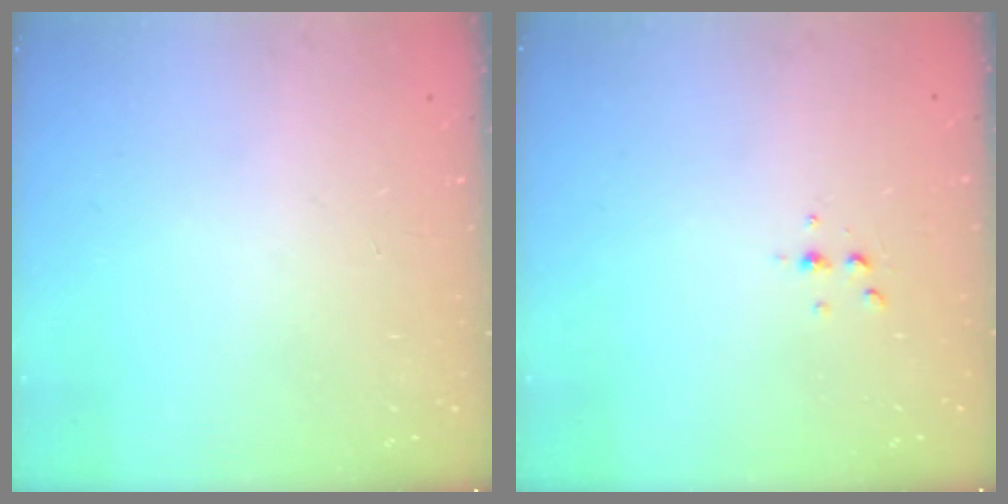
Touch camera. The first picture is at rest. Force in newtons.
{"total": 3.1, "press": 3.1, "slide": 0.5}